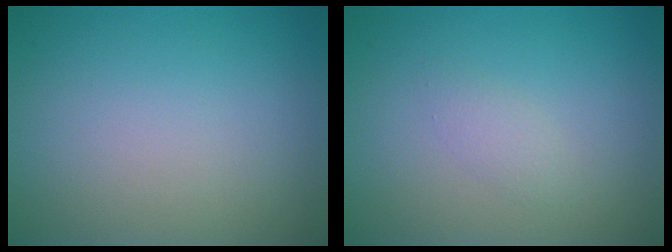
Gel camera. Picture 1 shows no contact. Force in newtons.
{"total": 1.1, "press": 1.1, "slide": 0.1}